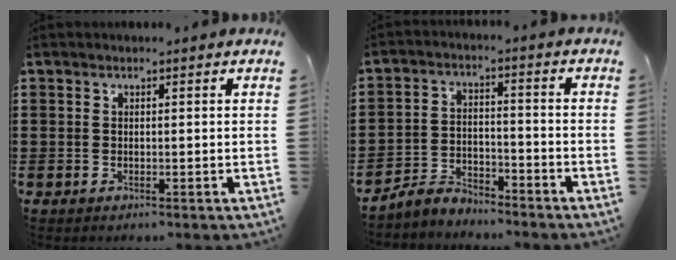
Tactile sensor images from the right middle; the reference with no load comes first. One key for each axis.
{"total": 4.2, "fx": -4.1, "fy": 0.8, "fz": 0.2, "tx": -0.018, "ty": 0.003, "tz": -0.091}